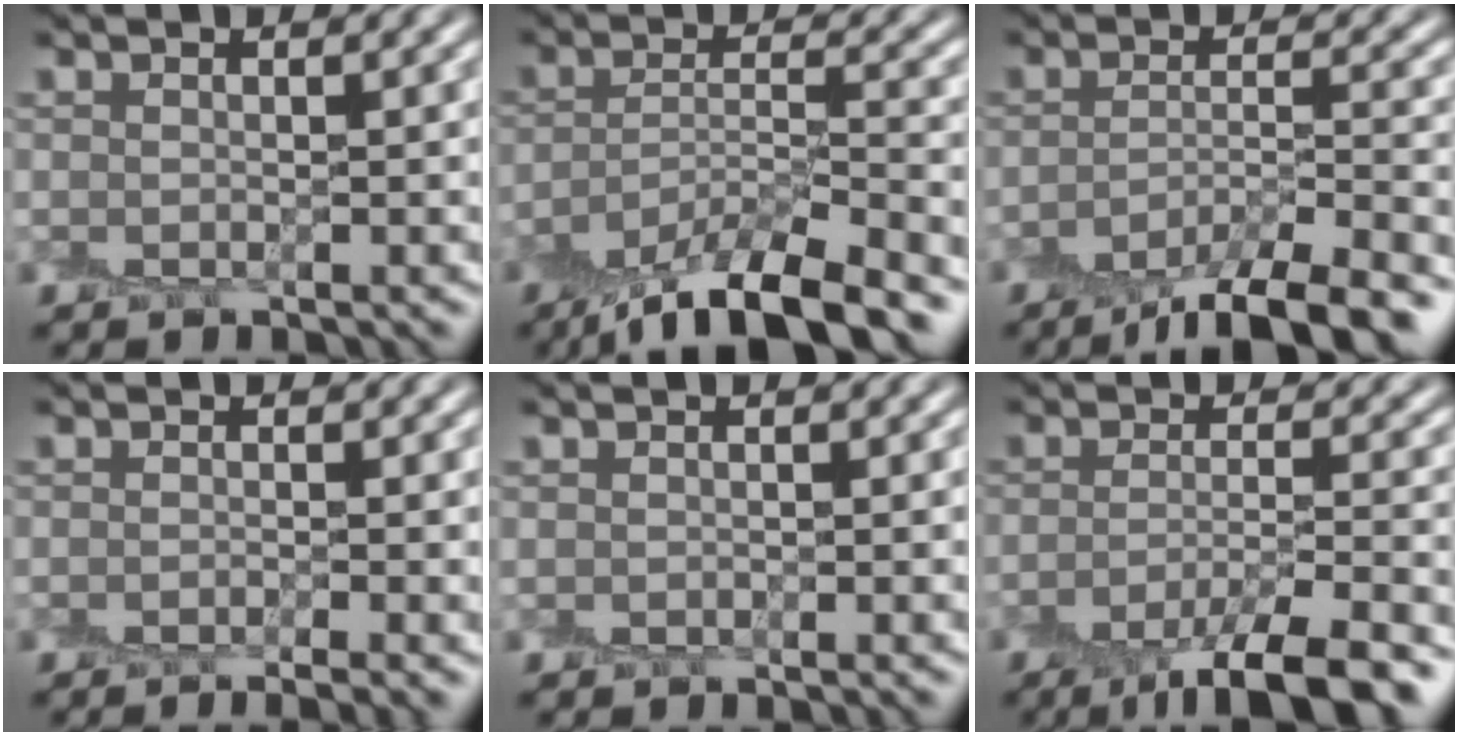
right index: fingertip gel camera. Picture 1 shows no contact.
{"total": 8.8, "force": [-6.8, 2.1, 5.1], "torque": [-0.079, -0.001, -0.120]}
{"total": 7.2, "force": [-5.3, 1.6, 4.7], "torque": [-0.064, -0.005, -0.085]}
{"total": 1.6, "force": [-0.9, 0.0, 1.4], "torque": [-0.021, -0.009, -0.017]}
{"total": 0.0}
{"total": 7.1, "force": [-4.5, 1.5, 5.3], "torque": [-0.068, -0.003, -0.074]}